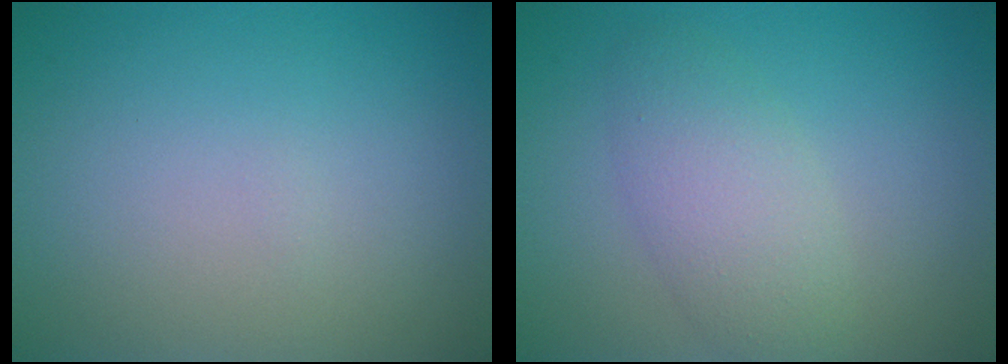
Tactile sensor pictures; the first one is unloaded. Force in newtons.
{"total": 3.6, "press": 3.6, "slide": 0.1}